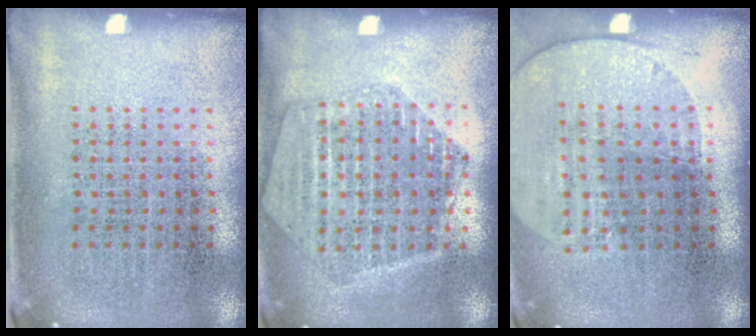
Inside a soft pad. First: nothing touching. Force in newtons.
{"total": 1.7, "press": 1.6, "slide": 0.5}
{"total": 1.7, "press": 1.5, "slide": 0.7}